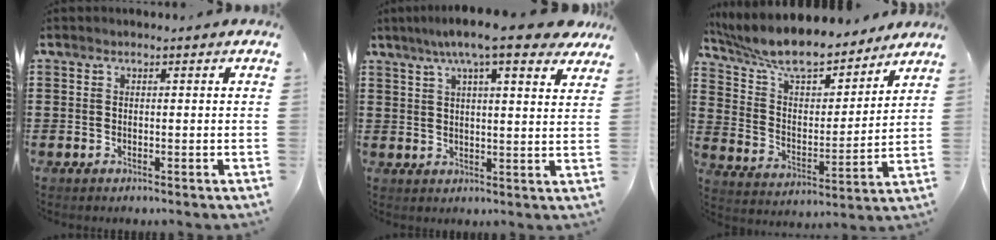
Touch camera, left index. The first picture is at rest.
{"total": 9.4, "force": [7.1, 1.2, 6.1], "torque": [-0.121, -0.009, 0.122]}
{"total": 9.6, "force": [8.6, 1.8, 3.7], "torque": [-0.109, -0.053, 0.151]}